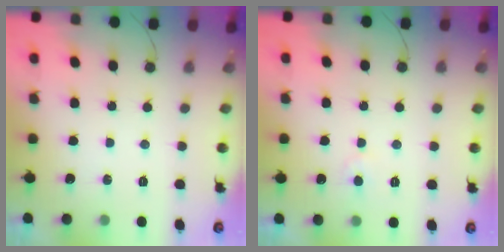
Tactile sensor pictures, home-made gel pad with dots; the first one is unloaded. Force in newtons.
{"total": 4.4, "press": 4.4, "slide": 0.4}